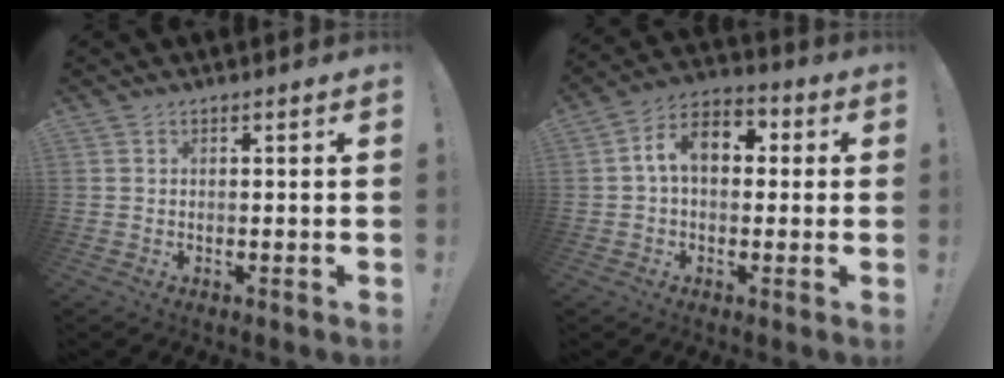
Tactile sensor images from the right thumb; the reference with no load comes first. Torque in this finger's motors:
{"motor_torque": [1.34, 1.52, 1.07, -0.31, 0.02]}